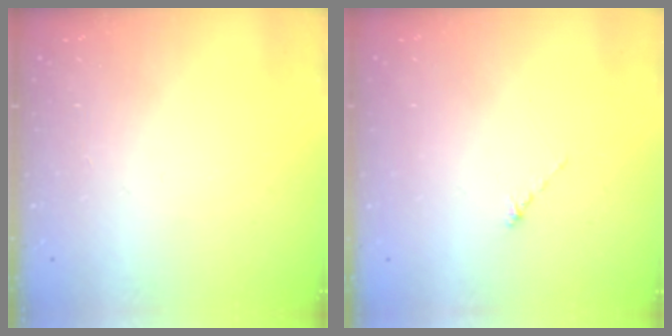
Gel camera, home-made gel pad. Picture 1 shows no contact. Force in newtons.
{"total": 0.0}